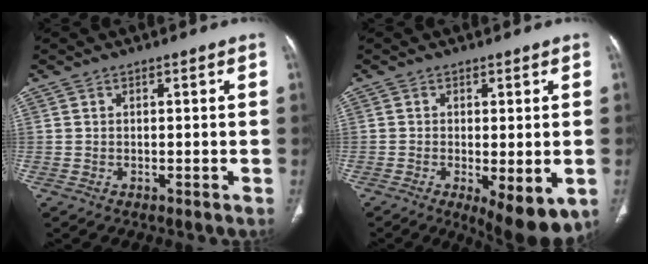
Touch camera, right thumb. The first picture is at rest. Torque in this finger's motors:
{"motor_torque": [-0.07, 0.11, 0.01, 0.01, 0.06]}